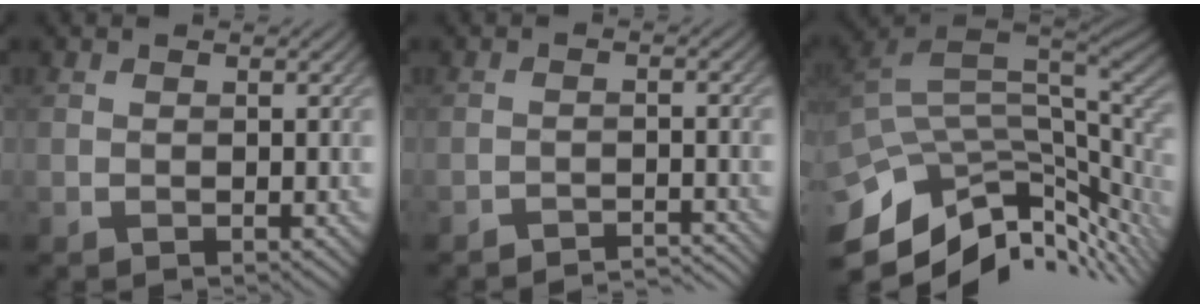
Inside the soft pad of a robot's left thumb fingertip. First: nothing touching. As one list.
[{"total": 3.3, "force": [-3.2, 0.0, 0.7], "torque": [-0.008, 0.009, -0.048]}, {"total": 12.1, "force": [-4.2, 5.8, 9.8], "torque": [-0.206, -0.010, -0.059]}]